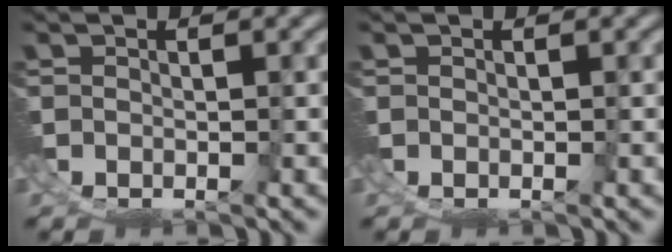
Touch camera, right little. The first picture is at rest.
{"total": 0.0}